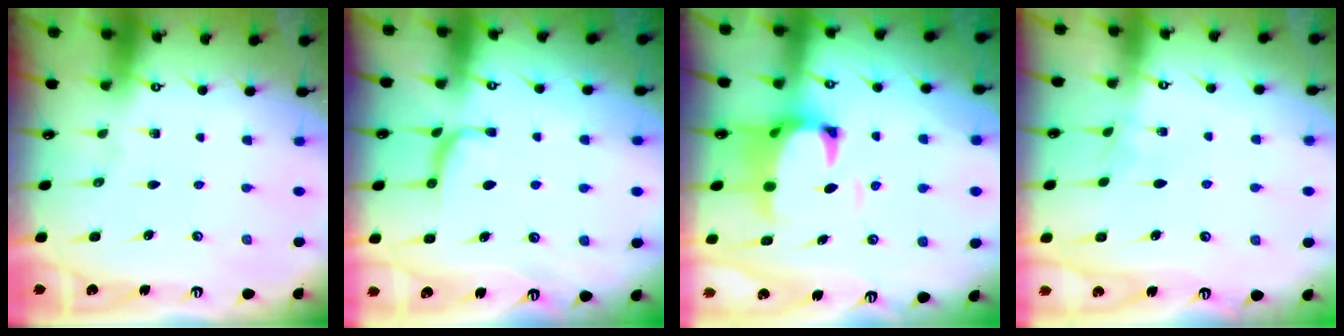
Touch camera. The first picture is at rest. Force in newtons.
{"total": 1.1, "press": 0.9, "slide": 0.7}
{"total": 2.8, "press": 2.6, "slide": 1.2}
{"total": 2.3, "press": 2.3, "slide": 0.4}